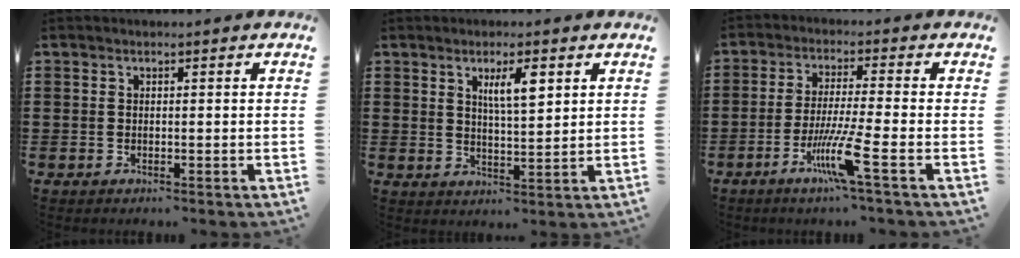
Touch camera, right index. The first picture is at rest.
{"total": 4.8, "force": [2.2, 1.2, 4.1], "torque": [-0.078, 0.005, 0.034]}
{"total": 8.1, "force": [-3.8, -0.2, 7.1], "torque": [-0.144, -0.017, -0.073]}